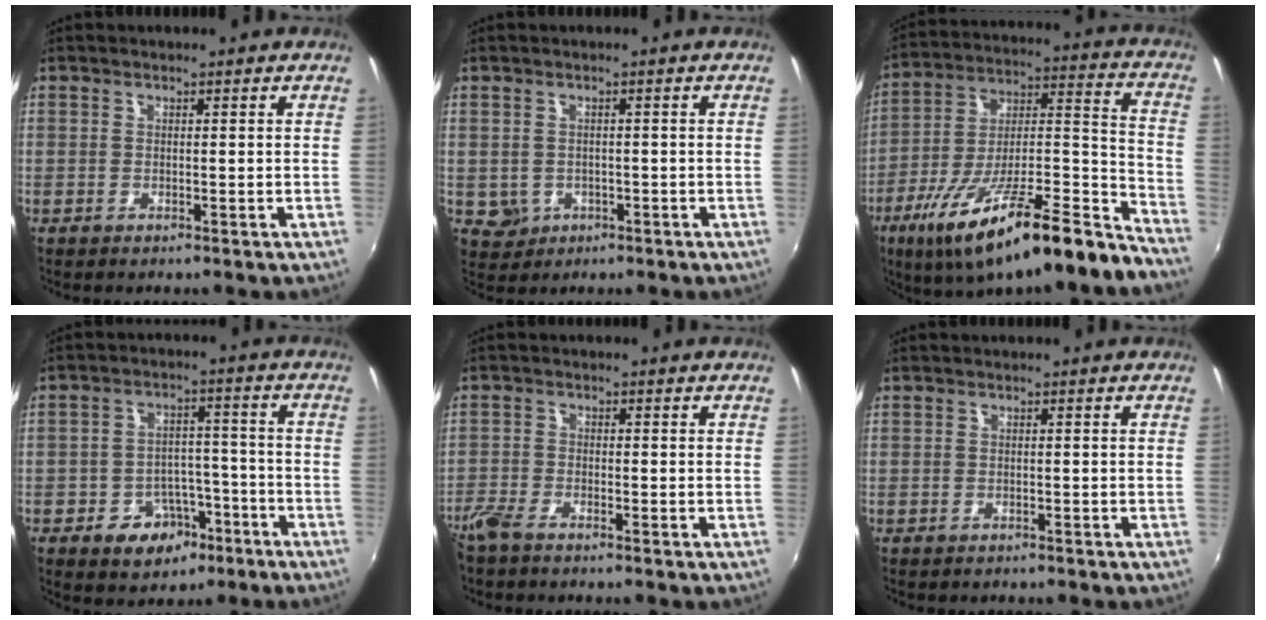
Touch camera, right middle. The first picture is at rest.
{"total": 3.6, "force": [-0.7, 3.4, 1.0], "torque": [-0.025, -0.001, 0.000]}
{"total": 24.6, "force": [-17.7, 3.0, 16.8], "torque": [-0.259, -0.021, -0.289]}
{"total": 8.9, "force": [-4.9, 6.5, 3.6], "torque": [-0.075, 0.025, -0.054]}
{"total": 4.0, "force": [-3.4, 0.8, 1.8], "torque": [-0.052, -0.011, -0.072]}
{"total": 0.9, "force": [-0.8, 0.4, 0.1], "torque": [-0.007, 0.000, -0.010]}